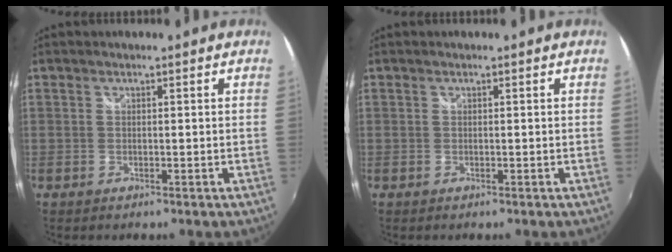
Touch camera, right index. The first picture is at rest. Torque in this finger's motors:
{"motor_torque": [0.00, 0.00, 0.00, 0.00]}